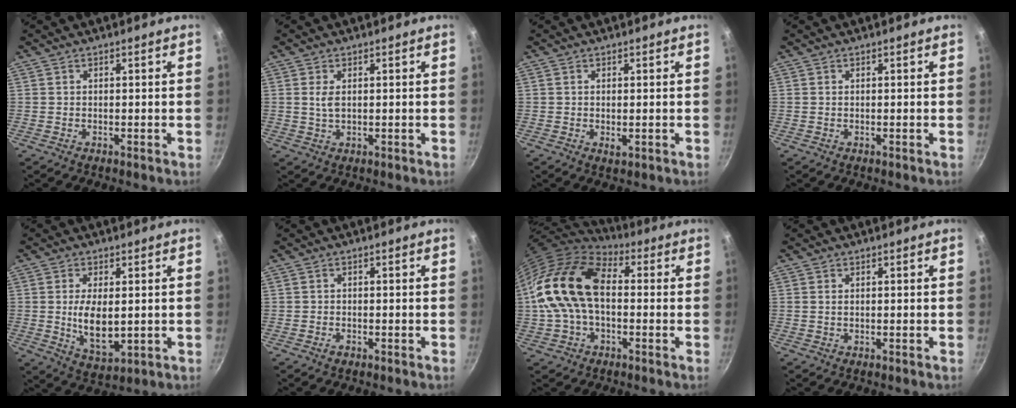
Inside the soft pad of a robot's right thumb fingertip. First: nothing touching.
{"total": 2.6, "force": [0.5, 1.4, 2.1], "torque": [-0.038, -0.003, 0.011]}
{"total": 1.4, "force": [-0.1, 0.6, 1.2], "torque": [-0.022, -0.003, 0.001]}
{"total": 0.0}
{"total": 8.6, "force": [0.2, 4.1, 7.6], "torque": [-0.134, -0.011, 0.015]}
{"total": 1.1, "force": [-0.7, 0.7, 0.5], "torque": [-0.011, 0.004, -0.014]}
{"total": 17.7, "force": [0.6, 11.3, 13.6], "torque": [-0.242, 0.036, -0.002]}
{"total": 0.7, "force": [0.1, 0.4, 0.5], "torque": [-0.010, 0.001, 0.002]}